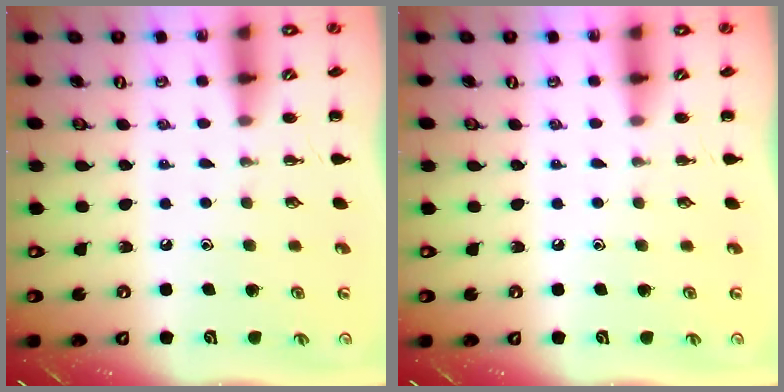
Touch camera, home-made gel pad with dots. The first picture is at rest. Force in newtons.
{"total": 0.0}